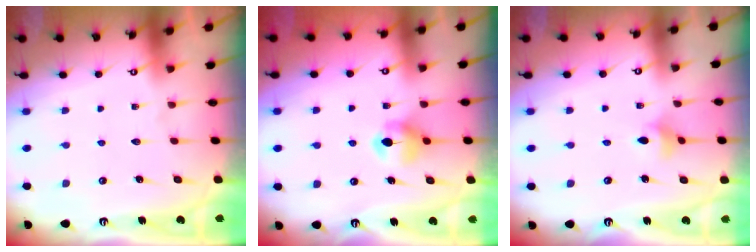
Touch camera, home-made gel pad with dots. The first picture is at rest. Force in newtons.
{"total": 5.9, "press": 5.9, "slide": 0.7}
{"total": 4.8, "press": 4.7, "slide": 1.0}